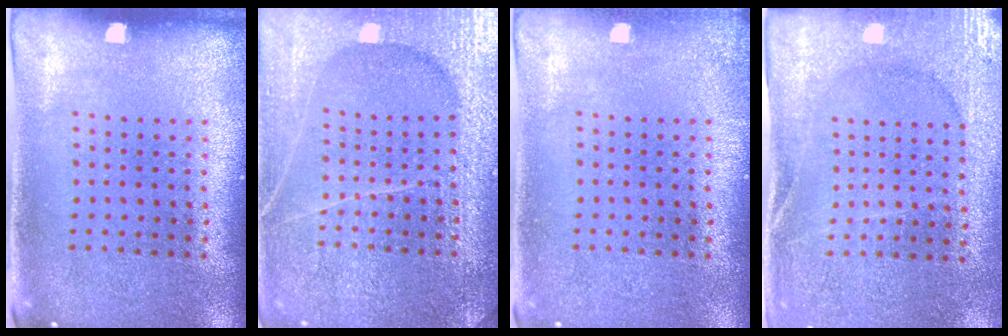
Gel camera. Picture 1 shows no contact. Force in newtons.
{"total": 6.6, "press": 6.5, "slide": 0.8}
{"total": 0.9, "press": 0.9, "slide": 0.1}
{"total": 2.7, "press": 2.7, "slide": 0.2}